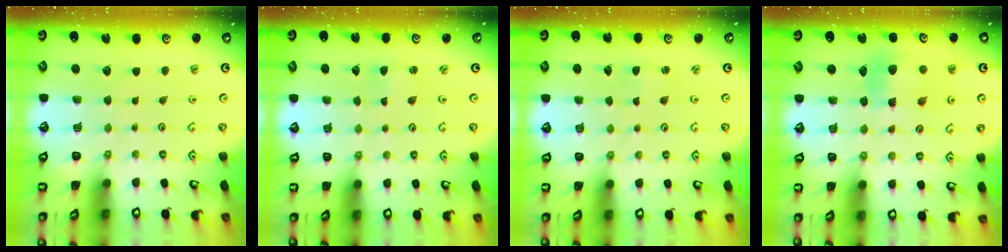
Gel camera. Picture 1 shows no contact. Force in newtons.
{"total": 2.2, "press": 2.2, "slide": 0.2}
{"total": 1.5, "press": 1.4, "slide": 0.2}
{"total": 6.7, "press": 6.6, "slide": 0.8}